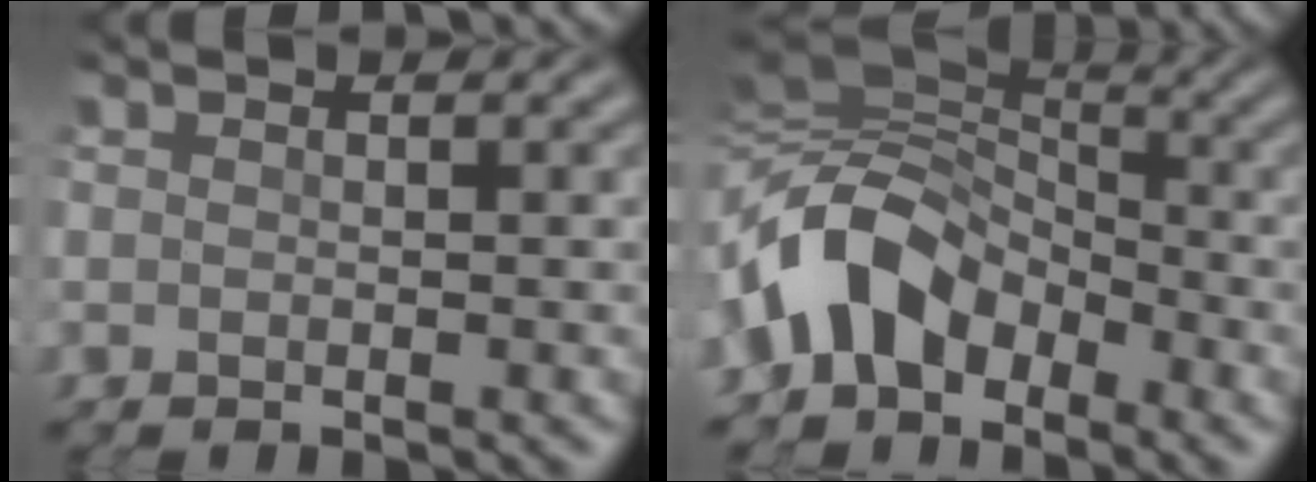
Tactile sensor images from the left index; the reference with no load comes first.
{"total": 7.1, "force": [-2.9, 4.7, 4.5], "torque": [-0.077, 0.012, -0.066]}